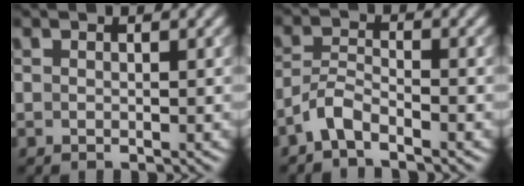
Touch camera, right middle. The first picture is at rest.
{"total": 2.5, "force": [-2.1, 0.5, 1.2], "torque": [-0.029, 0.004, -0.051]}